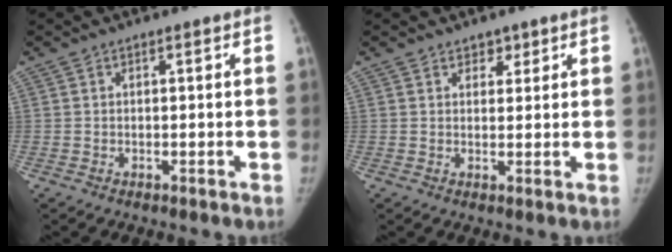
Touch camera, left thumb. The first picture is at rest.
{"total": 2.4, "force": [1.7, 1.6, 0.7], "torque": [0.014, -0.009, 0.023]}